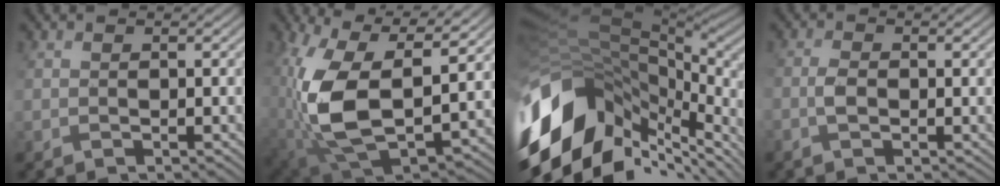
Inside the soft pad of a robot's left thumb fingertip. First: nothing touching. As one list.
[{"total": 16.8, "force": [2.1, 10.2, 13.2], "torque": [-0.293, -0.033, 0.042]}, {"total": 17.0, "force": [-5.7, 9.6, 12.8], "torque": [-0.302, -0.015, -0.086]}, {"total": 2.2, "force": [-0.5, 1.0, 1.9], "torque": [-0.039, 0.003, -0.013]}]